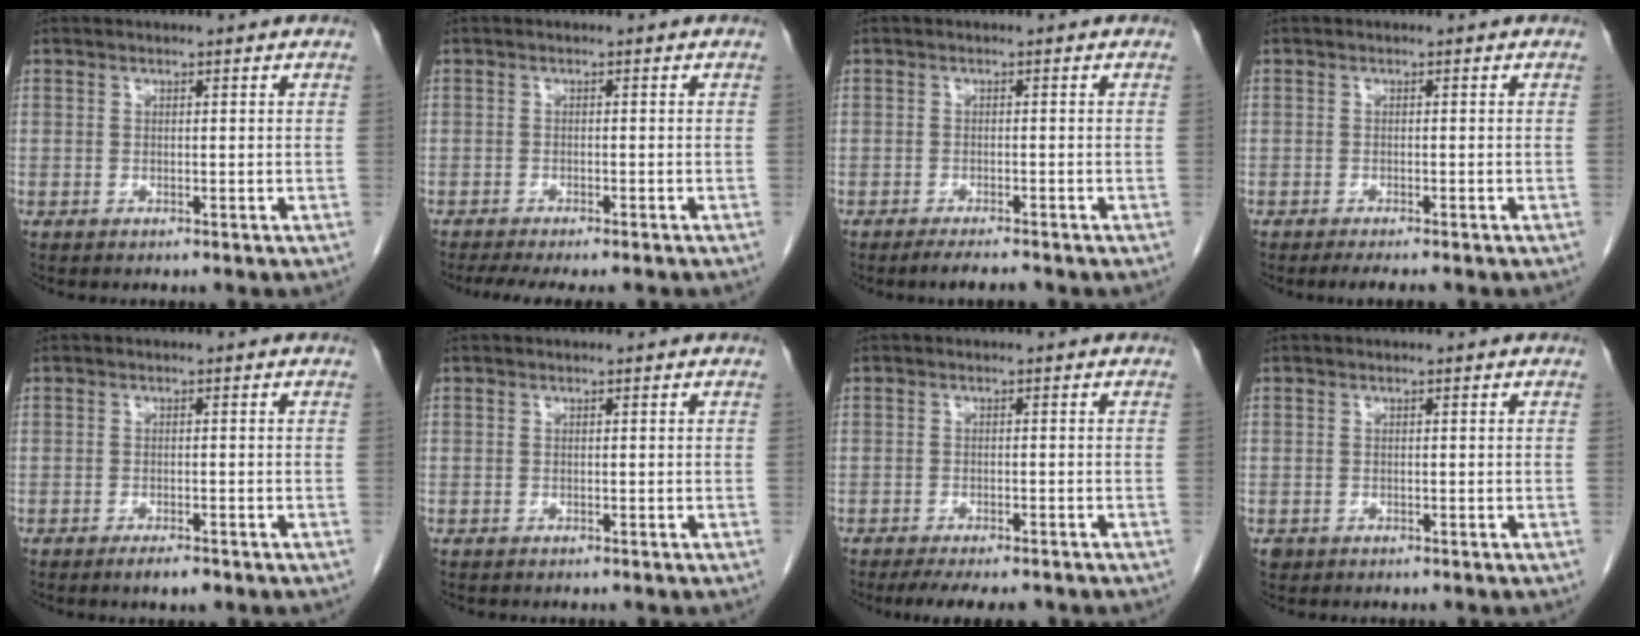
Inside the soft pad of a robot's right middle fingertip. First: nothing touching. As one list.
[{"total": 7.9, "force": [-6.6, 1.5, 4.2], "torque": [-0.057, -0.007, -0.096]}, {"total": 2.9, "force": [-2.5, 0.2, 1.5], "torque": [-0.023, -0.006, -0.039]}, {"total": 3.2, "force": [-2.7, 0.5, 1.7], "torque": [-0.021, -0.006, -0.035]}, {"total": 2.3, "force": [-1.6, 0.5, 1.6], "torque": [-0.026, -0.002, -0.023]}, {"total": 0.0}, {"total": 8.1, "force": [-6.8, 2.1, 4.0], "torque": [-0.050, -0.008, -0.095]}, {"total": 0.7, "force": [-0.3, 0.6, 0.1], "torque": [-0.006, 0.002, -0.002]}]